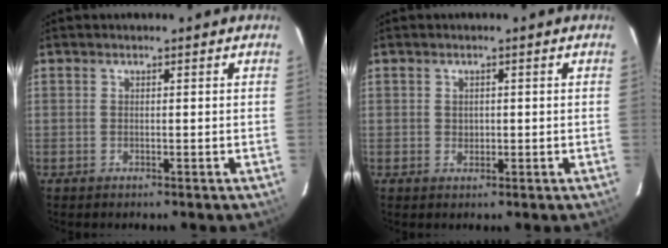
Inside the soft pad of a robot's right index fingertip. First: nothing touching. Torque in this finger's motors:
{"motor_torque": [-0.11, 0.00, -0.07, -0.01]}